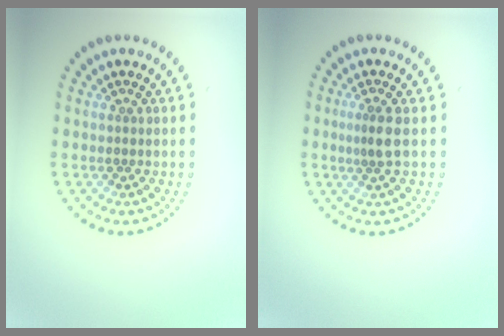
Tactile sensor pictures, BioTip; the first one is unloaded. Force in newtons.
{"total": 2.0, "press": 1.6, "slide": 1.2}